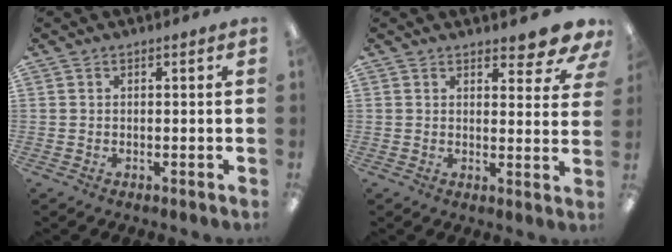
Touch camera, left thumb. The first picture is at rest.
{"total": 7.1, "force": [5.7, 2.4, 3.4], "torque": [-0.023, -0.042, 0.094]}